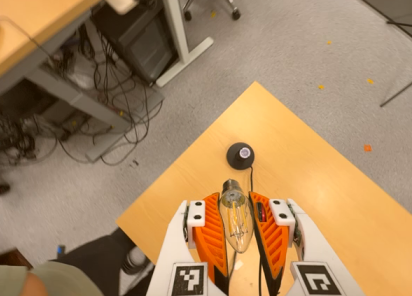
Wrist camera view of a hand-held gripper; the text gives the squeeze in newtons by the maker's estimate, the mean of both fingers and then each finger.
{"total": 20.9, "left": 23.2, "right": 18.6}